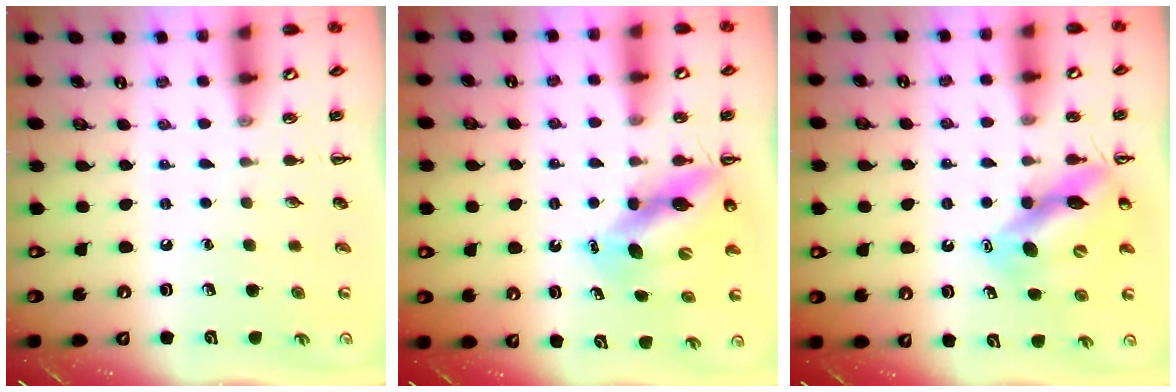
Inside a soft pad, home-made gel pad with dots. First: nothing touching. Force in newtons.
{"total": 10.4, "press": 10.0, "slide": 2.7}
{"total": 11.7, "press": 11.2, "slide": 3.3}